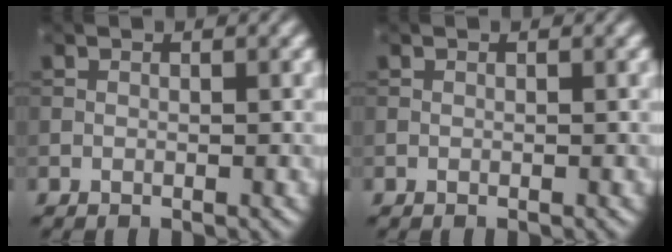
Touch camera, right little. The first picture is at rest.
{"total": 0.0}